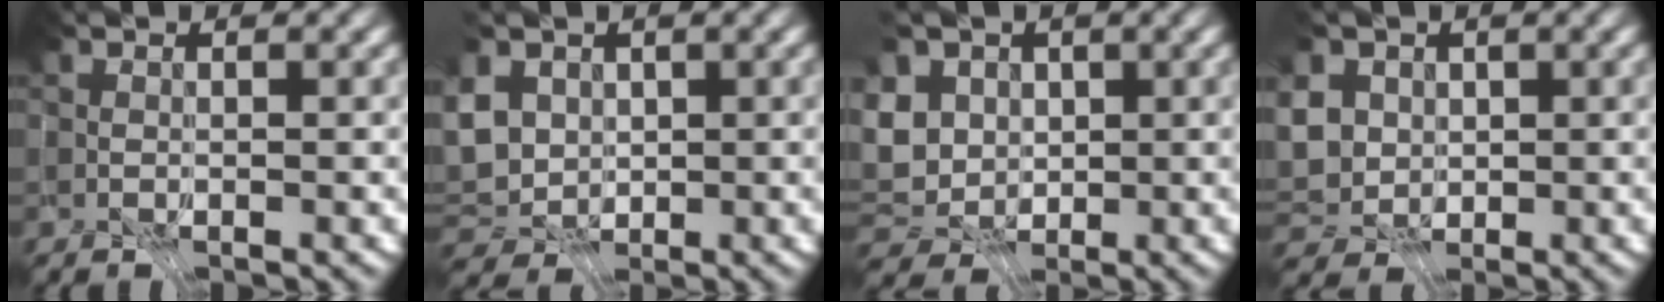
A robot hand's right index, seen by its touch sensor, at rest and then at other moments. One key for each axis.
{"total": 2.9, "fx": -0.4, "fy": 1.9, "fz": 2.2, "tx": -0.043, "ty": -0.004, "tz": -0.009}
{"total": 4.5, "fx": 0.3, "fy": 3.2, "fz": 3.2, "tx": -0.050, "ty": 0.007, "tz": -0.009}
{"total": 3.4, "fx": 0.0, "fy": 2.6, "fz": 2.2, "tx": -0.045, "ty": 0.000, "tz": -0.008}